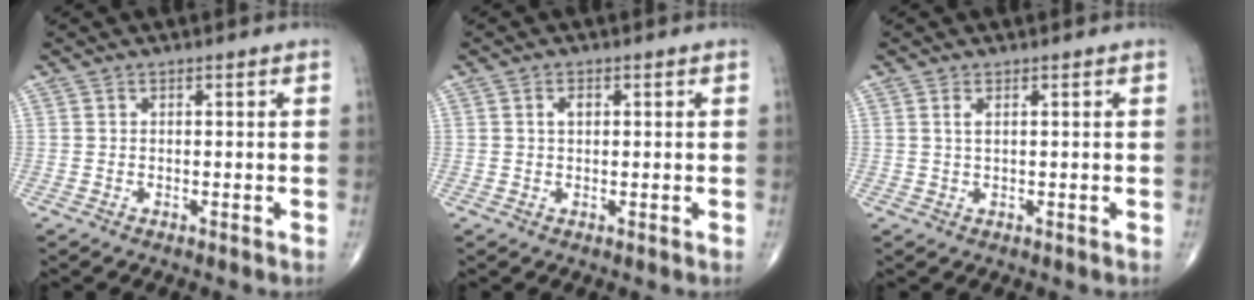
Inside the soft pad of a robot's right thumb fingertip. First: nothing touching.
{"total": 1.7, "force": [0.4, 1.1, 1.3], "torque": [-0.022, 0.004, 0.006]}
{"total": 1.3, "force": [0.5, 0.4, 1.2], "torque": [-0.028, 0.002, 0.013]}